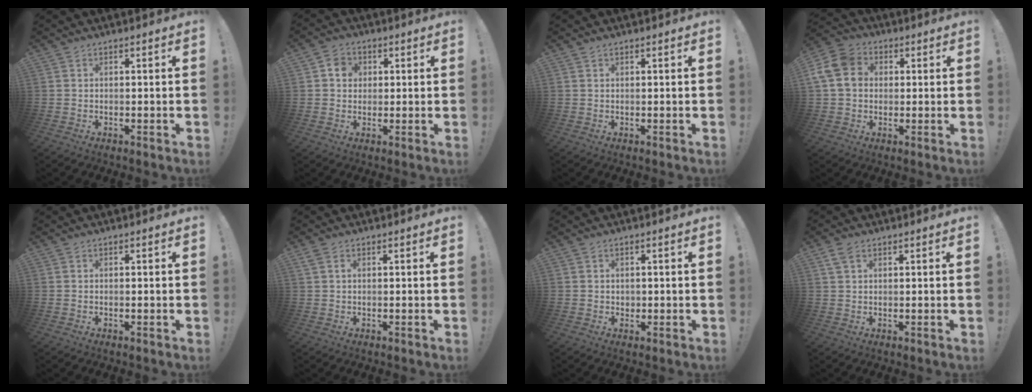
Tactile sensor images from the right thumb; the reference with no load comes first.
{"total": 5.5, "force": [1.3, 4.9, 2.1], "torque": [-0.028, 0.006, 0.023]}
{"total": 0.5, "force": [0.4, 0.0, 0.3], "torque": [-0.005, 0.000, 0.008]}
{"total": 12.3, "force": [2.2, 10.0, 6.8], "torque": [-0.128, 0.004, 0.049]}
{"total": 0.0}
{"total": 0.9, "force": [0.3, 0.4, 0.8], "torque": [-0.024, 0.006, 0.006]}
{"total": 1.3, "force": [0.1, 1.3, 0.2], "torque": [0.001, 0.001, 0.000]}
{"total": 2.7, "force": [1.4, 1.4, 1.8], "torque": [-0.038, 0.001, 0.028]}